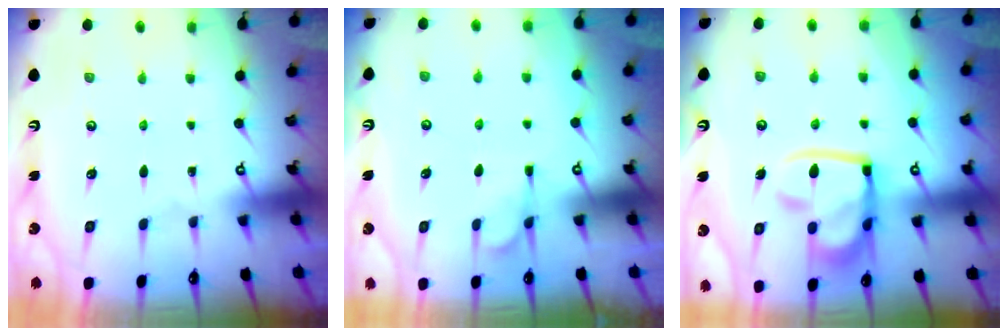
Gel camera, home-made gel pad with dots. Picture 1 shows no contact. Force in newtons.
{"total": 5.2, "press": 5.0, "slide": 1.5}
{"total": 15.4, "press": 15.3, "slide": 1.7}